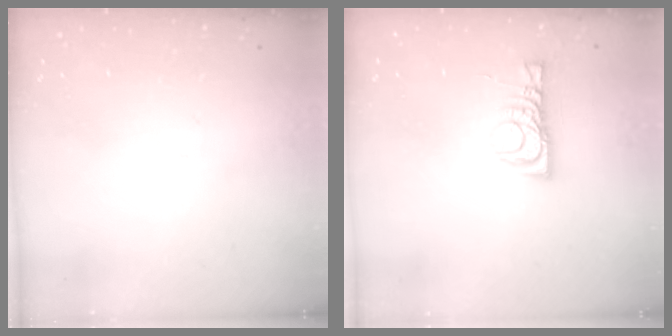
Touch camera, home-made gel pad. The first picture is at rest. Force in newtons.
{"total": 7.0, "press": 6.9, "slide": 0.5}